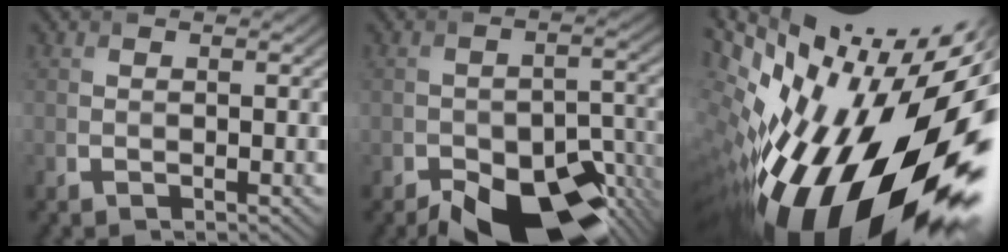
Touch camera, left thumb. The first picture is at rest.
{"total": 13.2, "force": [-9.1, 5.7, 7.7], "torque": [-0.111, -0.021, -0.136]}
{"total": 21.2, "force": [-4.5, 7.4, 19.3], "torque": [-0.340, -0.052, -0.086]}